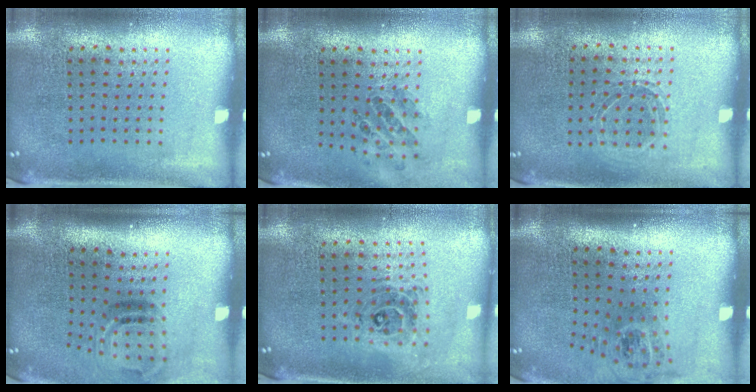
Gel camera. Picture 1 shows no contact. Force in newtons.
{"total": 0.8, "press": 0.8, "slide": 0.0}
{"total": 1.1, "press": 1.0, "slide": 0.3}
{"total": 2.0, "press": 1.3, "slide": 1.6}
{"total": 0.8, "press": 0.8, "slide": 0.2}
{"total": 1.8, "press": 1.3, "slide": 1.2}